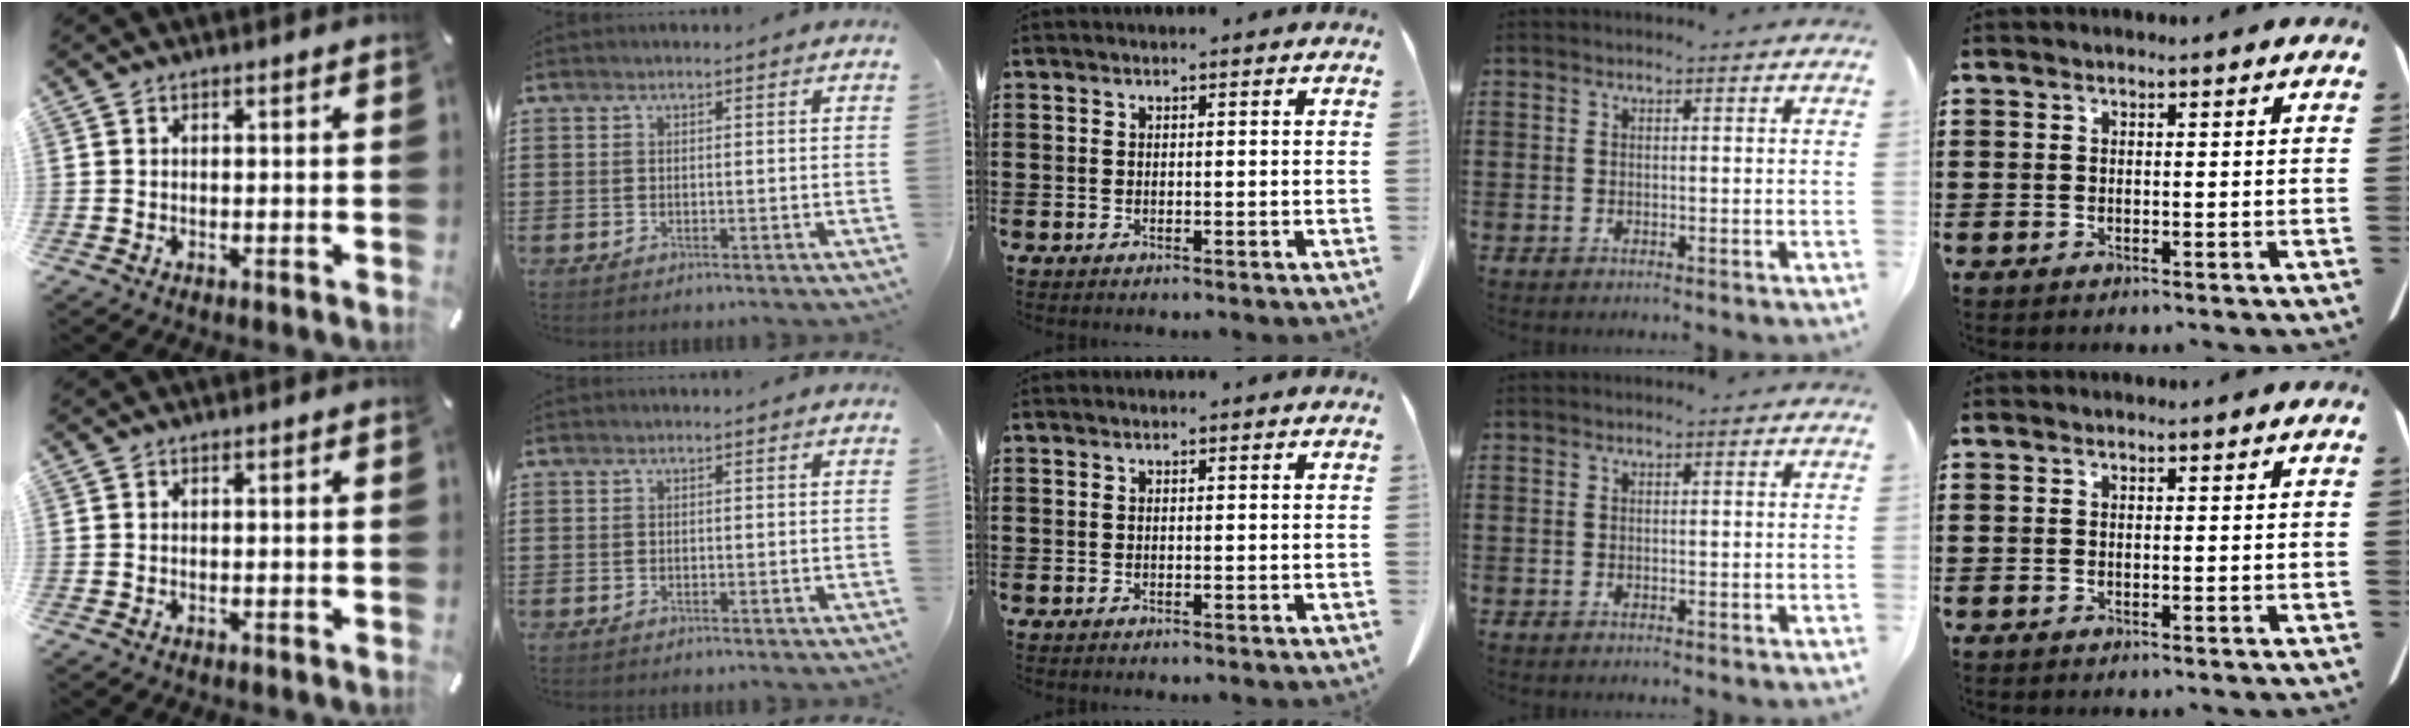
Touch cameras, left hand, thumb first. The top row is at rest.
{}